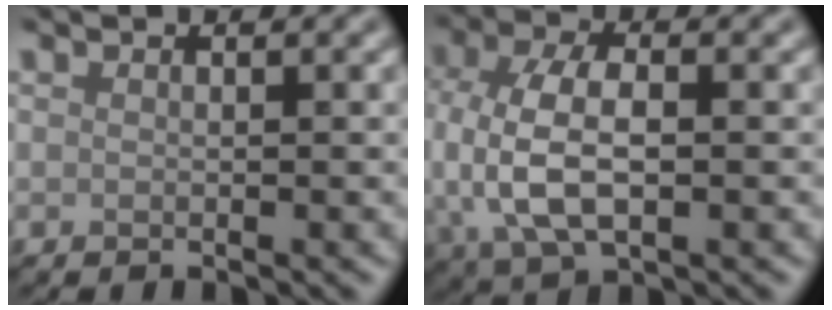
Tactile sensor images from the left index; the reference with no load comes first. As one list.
[{"total": 7.5, "force": [-0.2, 4.2, 6.2], "torque": [-0.139, 0.002, -0.007]}]